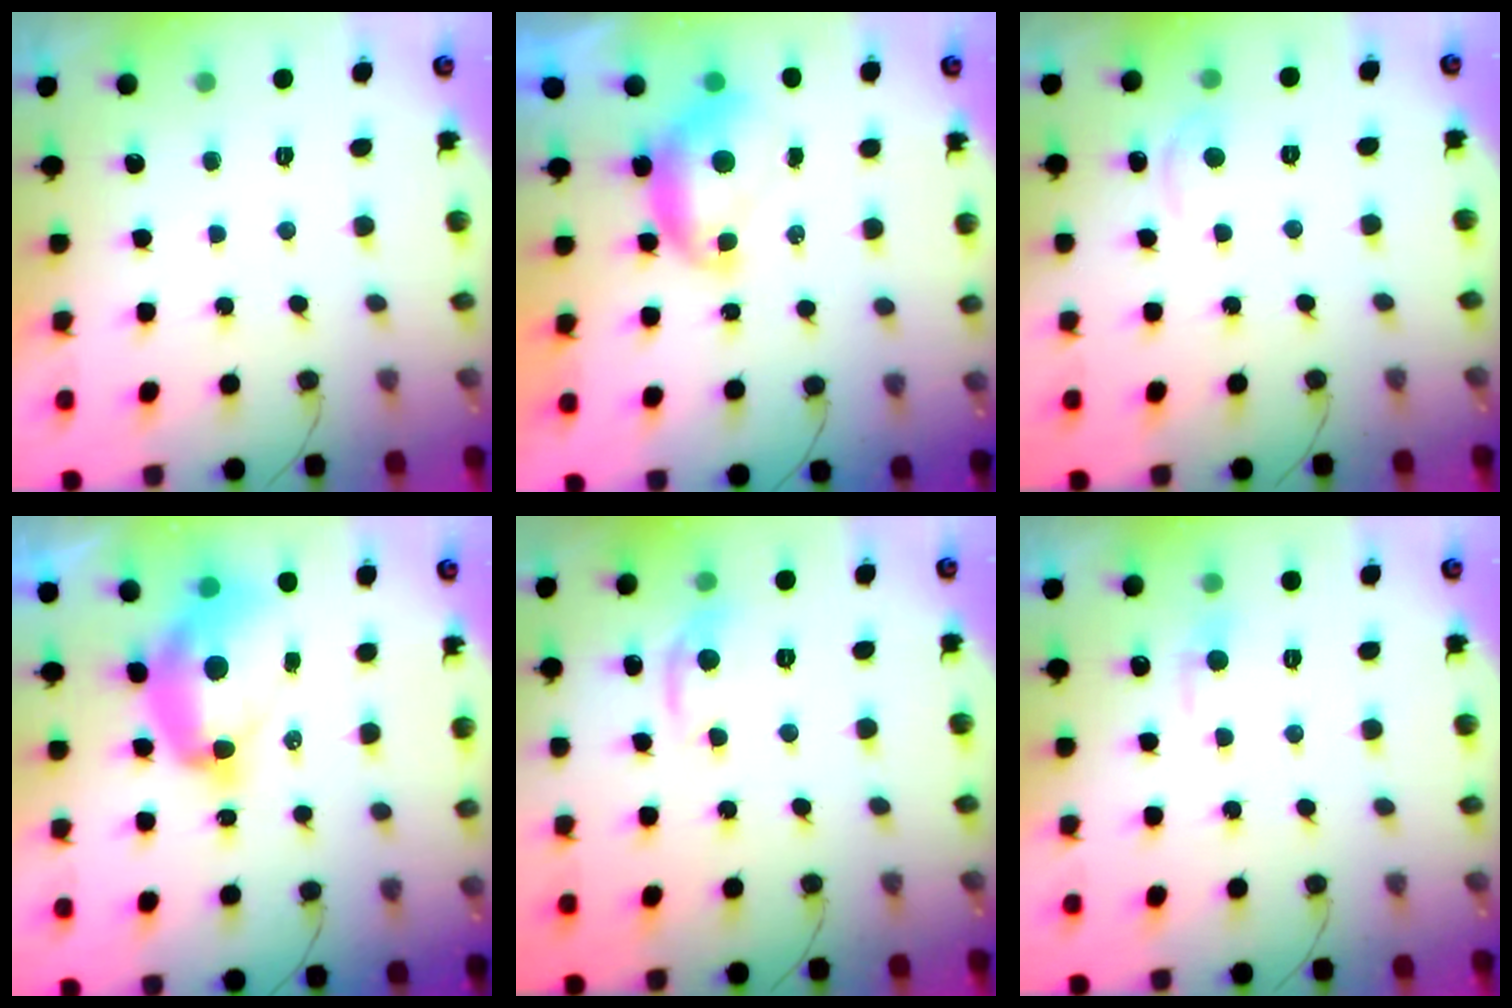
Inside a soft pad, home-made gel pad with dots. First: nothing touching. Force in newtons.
{"total": 8.4, "press": 8.3, "slide": 0.6}
{"total": 2.7, "press": 2.7, "slide": 0.4}
{"total": 13.5, "press": 13.4, "slide": 1.4}
{"total": 6.3, "press": 6.3, "slide": 0.4}
{"total": 5.4, "press": 5.4, "slide": 0.8}